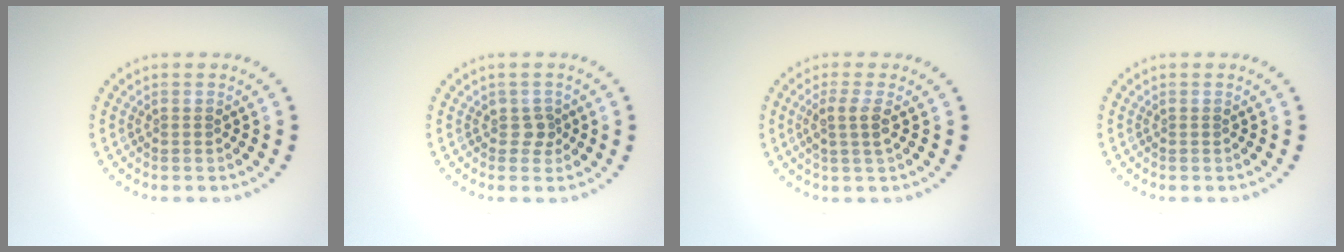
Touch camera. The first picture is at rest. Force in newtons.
{"total": 1.3, "press": 1.0, "slide": 0.7}
{"total": 2.1, "press": 1.7, "slide": 1.1}
{"total": 0.0}